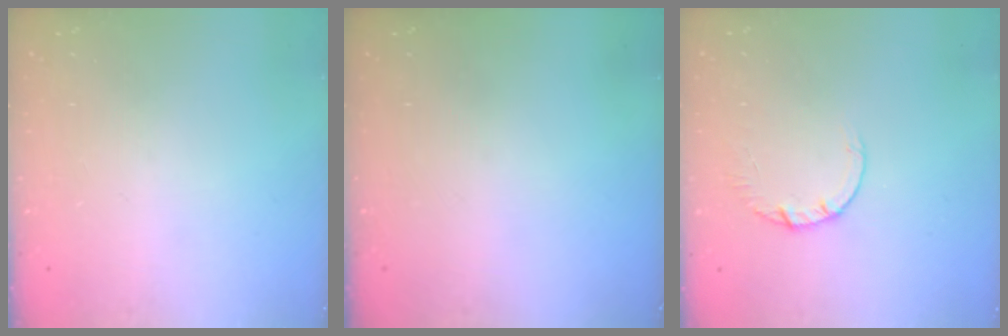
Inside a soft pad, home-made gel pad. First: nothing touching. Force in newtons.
{"total": 0.0}
{"total": 2.7, "press": 2.7, "slide": 0.4}